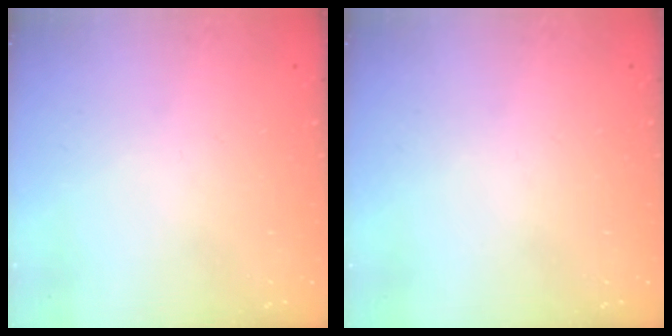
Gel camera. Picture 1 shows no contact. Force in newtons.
{"total": 0.0}